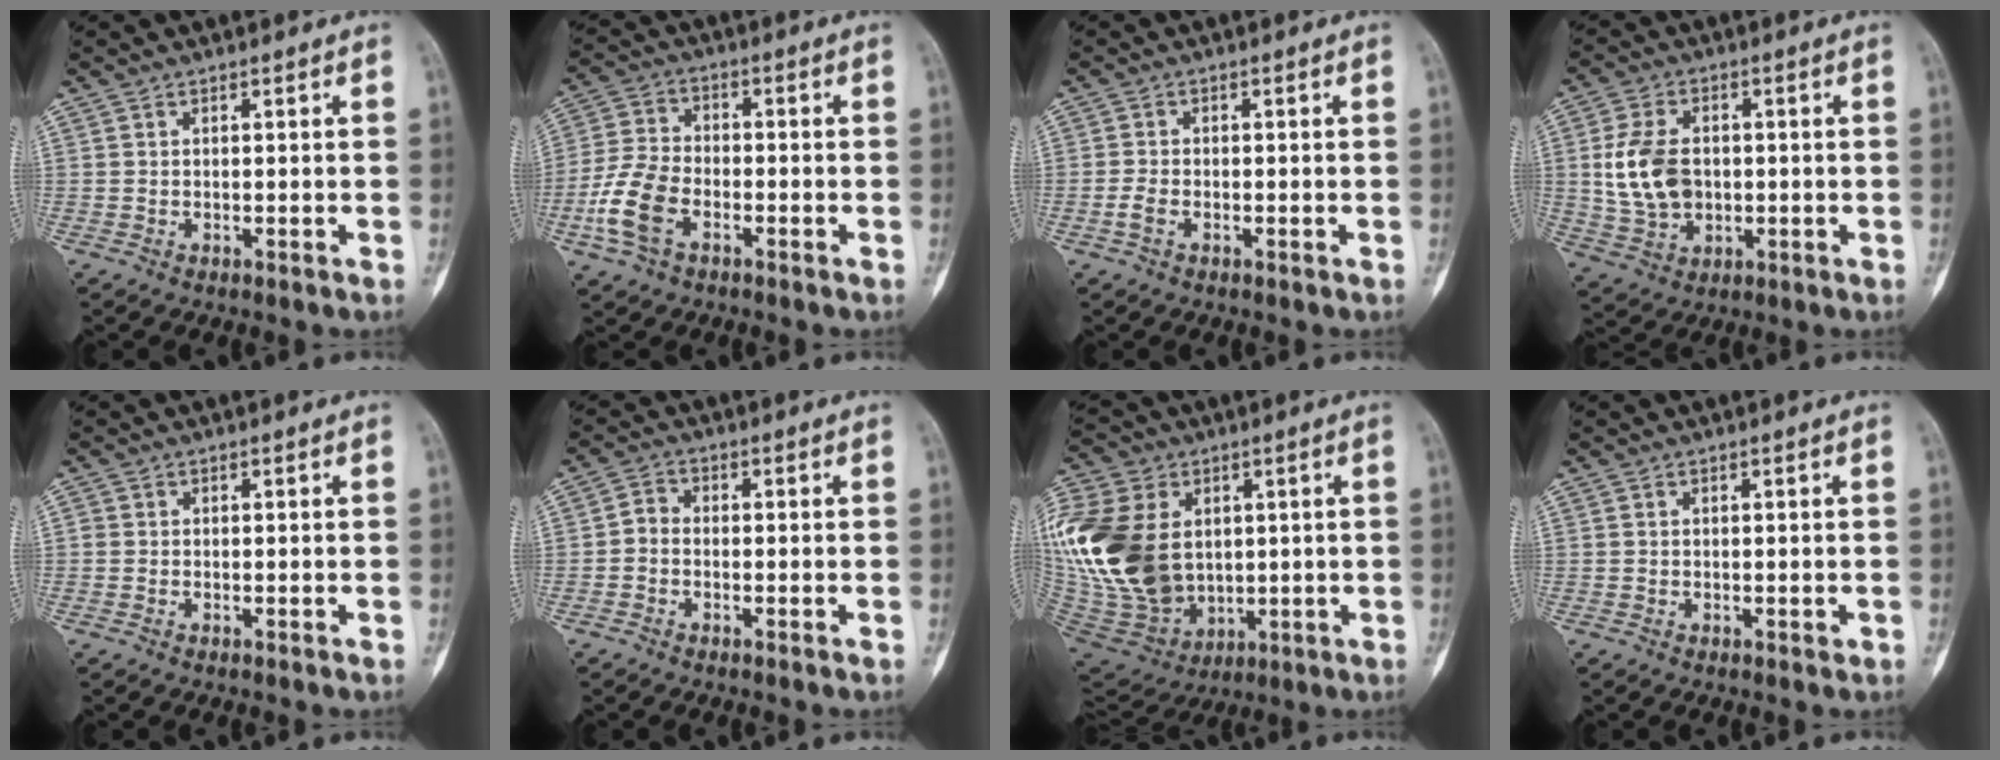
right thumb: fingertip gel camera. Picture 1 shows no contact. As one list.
[{"total": 9.8, "force": [-3.8, 6.0, 6.8], "torque": [-0.148, 0.019, -0.078]}, {"total": 2.2, "force": [-0.9, 1.4, 1.5], "torque": [-0.037, 0.004, -0.020]}, {"total": 10.8, "force": [0.5, 7.6, 7.7], "torque": [-0.138, 0.001, 0.016]}, {"total": 0.7, "force": [0.0, 0.7, 0.2], "torque": [0.003, 0.003, -0.001]}, {"total": 2.5, "force": [-0.8, 2.0, 1.4], "torque": [-0.017, 0.010, -0.027]}, {"total": 28.2, "force": [3.8, 20.3, 19.2], "torque": [-0.421, -0.001, 0.091]}, {"total": 0.8, "force": [-0.1, 0.6, 0.5], "torque": [-0.003, 0.000, 0.000]}]